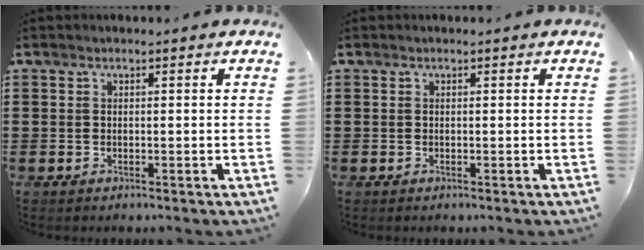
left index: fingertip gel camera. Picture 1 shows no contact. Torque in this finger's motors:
{"motor_torque": [0.02, 0.01, -0.01, -0.01]}